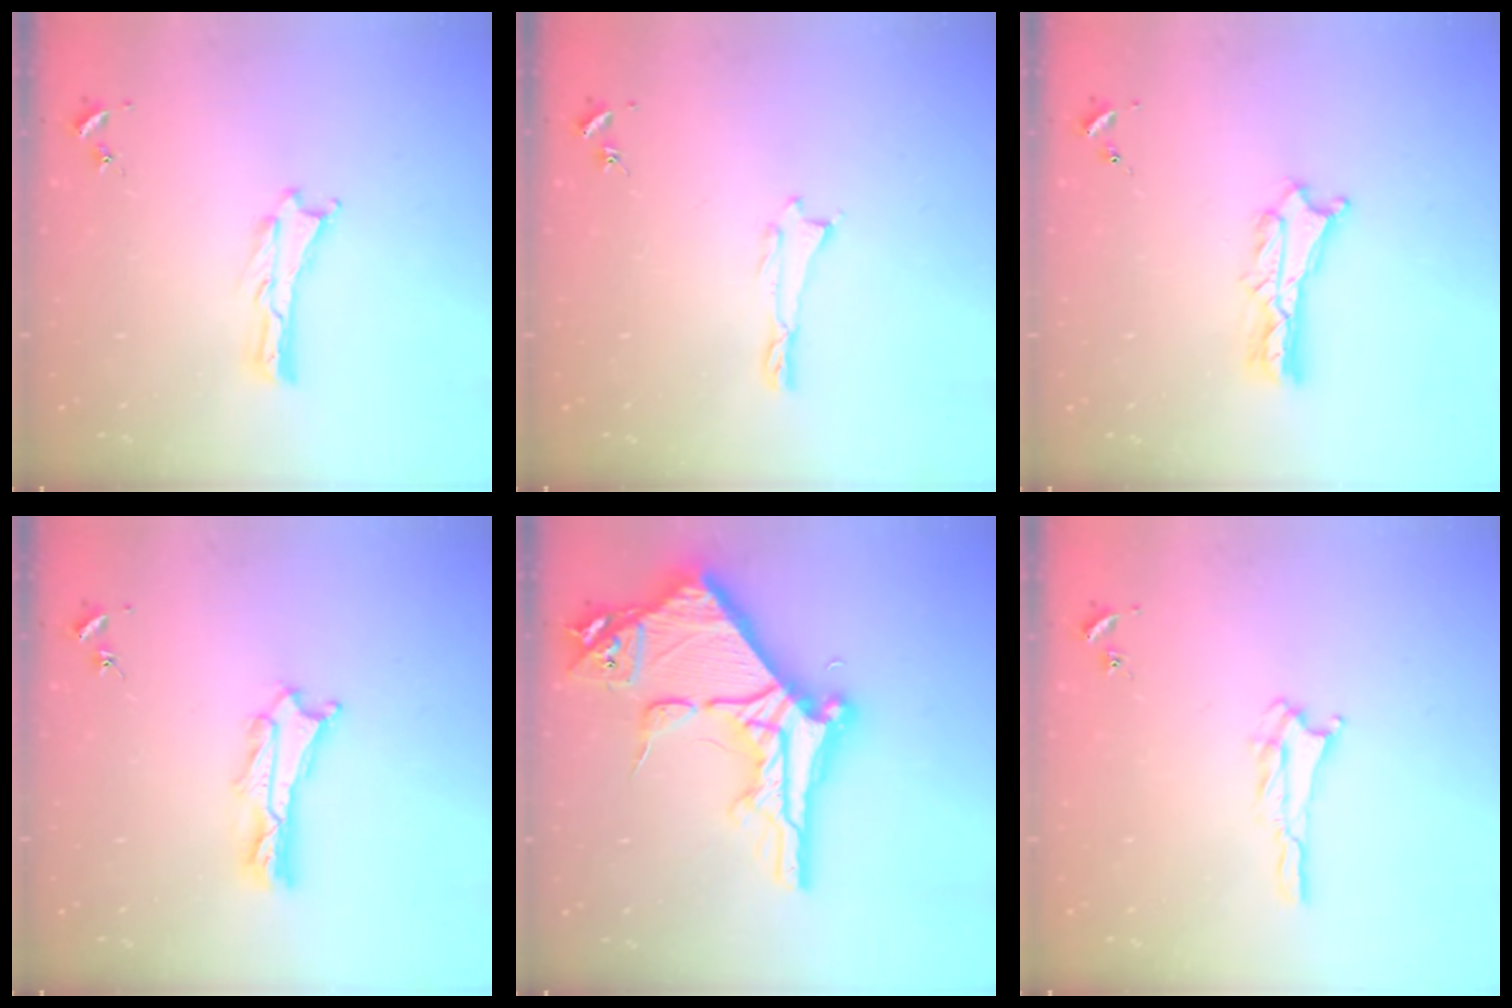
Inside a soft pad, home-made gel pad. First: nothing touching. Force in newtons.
{"total": 0.0}
{"total": 2.7, "press": 2.6, "slide": 0.3}
{"total": 2.4, "press": 2.4, "slide": 0.3}
{"total": 13.6, "press": 13.6, "slide": 1.4}
{"total": 2.3, "press": 2.2, "slide": 0.4}